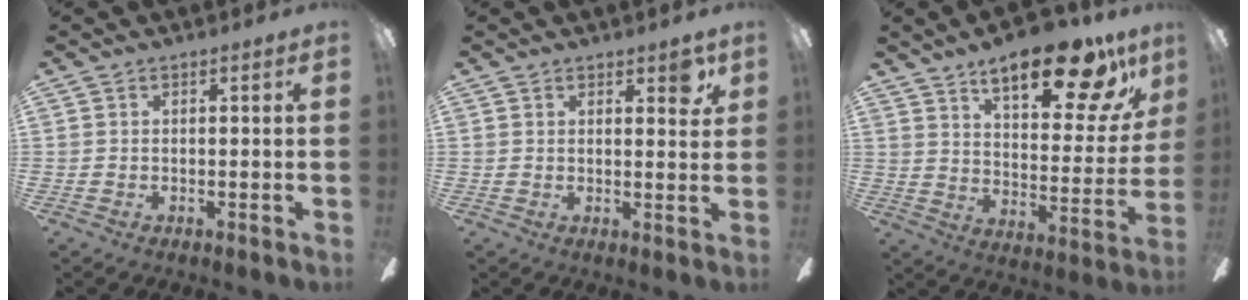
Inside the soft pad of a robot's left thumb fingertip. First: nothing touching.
{"total": 4.5, "force": [2.9, 1.9, 2.9], "torque": [-0.023, -0.011, 0.043]}
{"total": 20.1, "force": [13.9, 7.2, 12.6], "torque": [-0.182, -0.081, 0.225]}